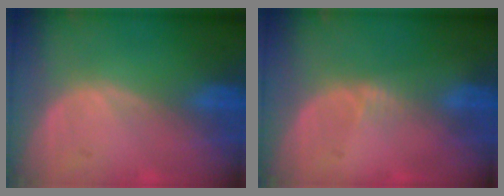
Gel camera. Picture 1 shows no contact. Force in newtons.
{"total": 1.3, "press": 1.1, "slide": 0.8}